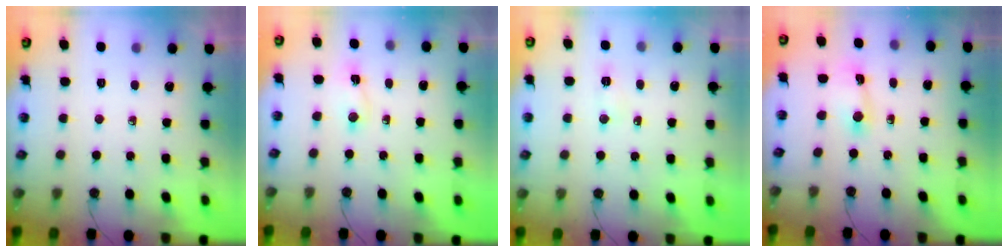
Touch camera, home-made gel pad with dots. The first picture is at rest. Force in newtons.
{"total": 2.0, "press": 1.6, "slide": 1.2}
{"total": 5.2, "press": 5.0, "slide": 1.4}
{"total": 2.4, "press": 2.4, "slide": 0.3}